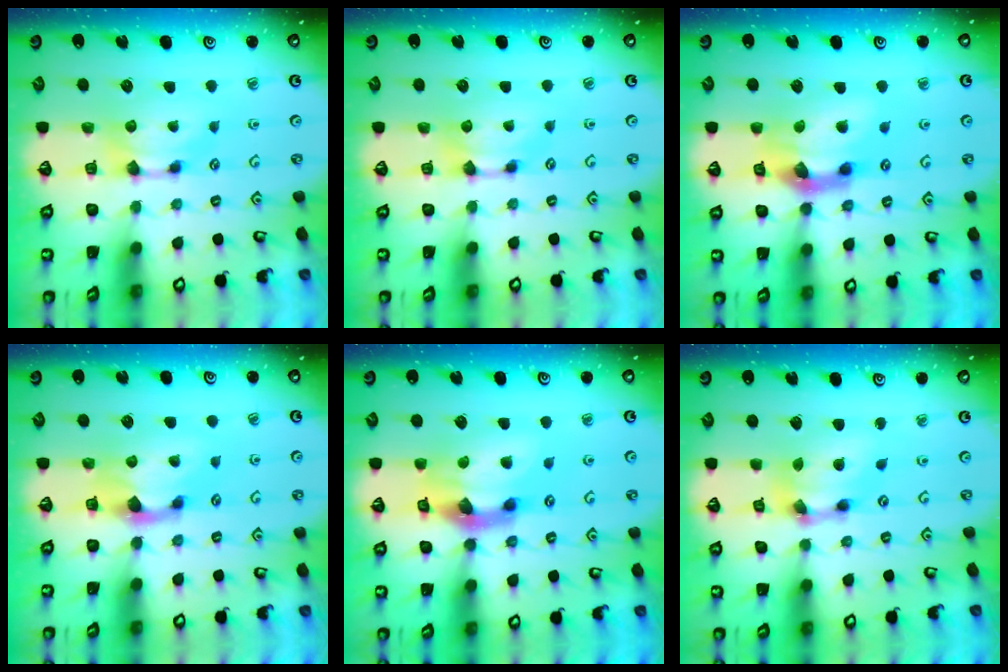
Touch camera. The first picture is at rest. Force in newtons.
{"total": 0.6, "press": 0.1, "slide": 0.6}
{"total": 7.2, "press": 6.7, "slide": 2.8}
{"total": 1.6, "press": 1.2, "slide": 1.1}
{"total": 8.0, "press": 7.6, "slide": 2.7}
{"total": 6.2, "press": 5.8, "slide": 2.1}